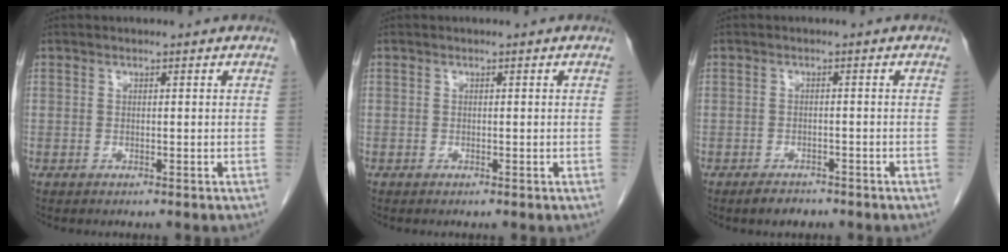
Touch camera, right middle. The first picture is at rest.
{"total": 0.0}
{"total": 2.4, "force": [-1.9, 1.1, 1.0], "torque": [-0.020, 0.000, -0.025]}